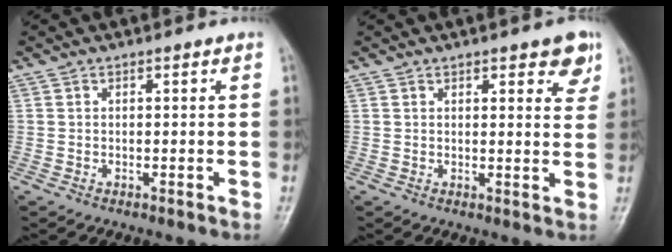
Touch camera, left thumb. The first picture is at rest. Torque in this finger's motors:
{"motor_torque": [-0.06, -0.04, -0.11, -0.11, 0.07]}